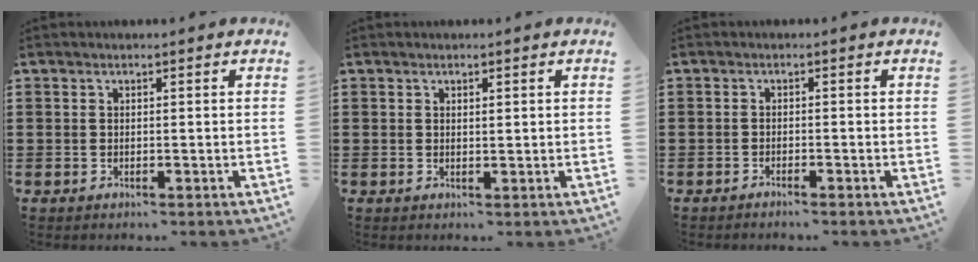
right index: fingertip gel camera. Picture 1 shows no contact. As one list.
[{"total": 0.7, "force": [0.4, 0.3, 0.4], "torque": [-0.009, 0.004, 0.007]}, {"total": 1.0, "force": [-1.0, -0.1, 0.2], "torque": [-0.006, 0.000, -0.019]}]